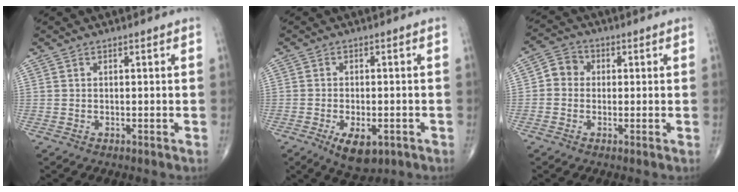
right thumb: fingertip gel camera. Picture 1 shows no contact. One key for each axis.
{"total": 6.7, "fx": -3.0, "fy": 3.3, "fz": 5.0, "tx": -0.077, "ty": 0.002, "tz": -0.039}
{"total": 4.5, "fx": -0.1, "fy": 4.0, "fz": 1.9, "tx": -0.017, "ty": 0.013, "tz": -0.012}